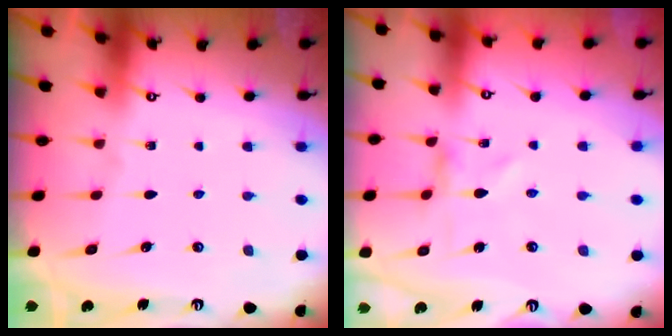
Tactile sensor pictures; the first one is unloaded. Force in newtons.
{"total": 0.0}